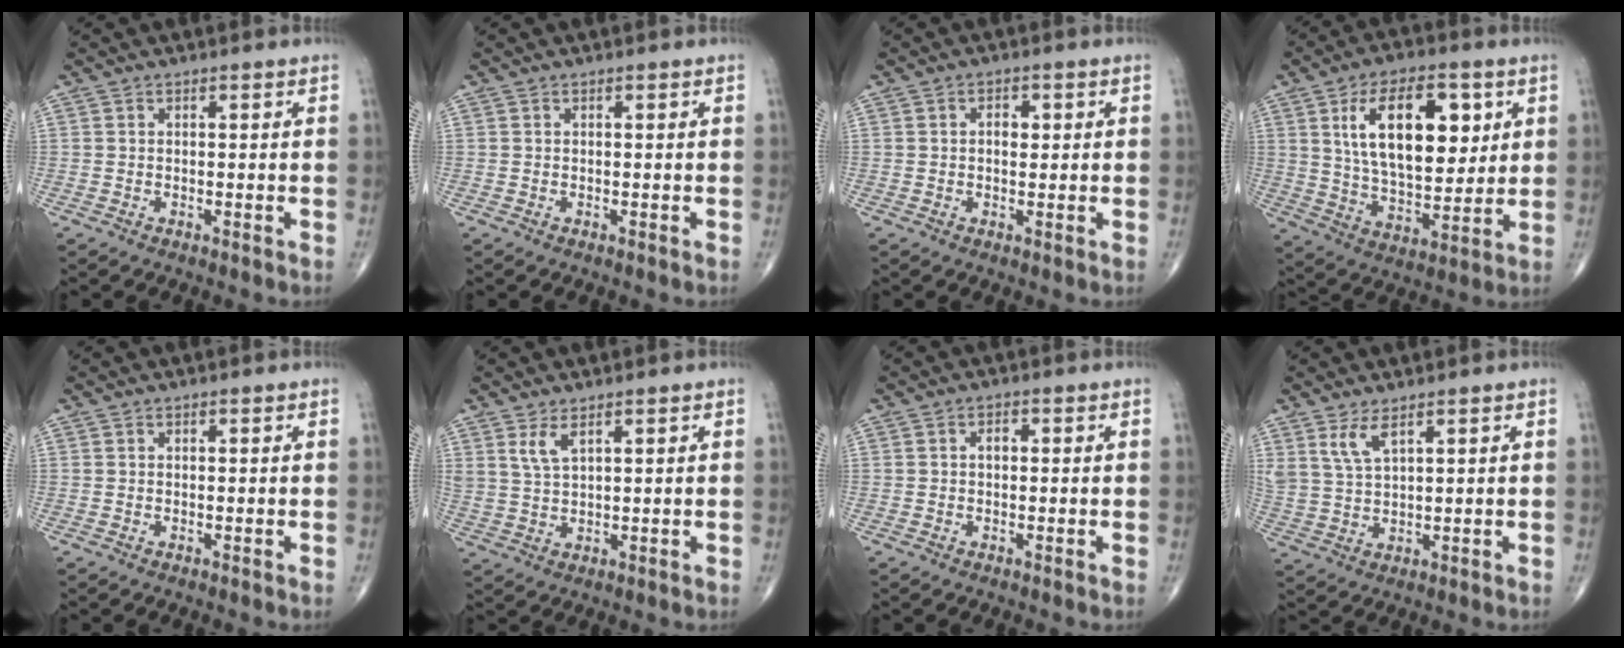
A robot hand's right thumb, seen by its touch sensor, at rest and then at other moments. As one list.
[{"total": 0.0}, {"total": 2.6, "force": [0.5, 1.6, 1.9], "torque": [-0.021, 0.002, 0.004]}, {"total": 18.5, "force": [5.7, 9.5, 14.8], "torque": [-0.209, -0.024, 0.104]}, {"total": 0.0}, {"total": 3.7, "force": [2.2, 1.3, 2.7], "torque": [-0.057, -0.012, 0.052]}, {"total": 1.4, "force": [0.0, 1.0, 1.1], "torque": [-0.013, 0.005, -0.003]}, {"total": 4.8, "force": [3.0, 1.4, 3.5], "torque": [-0.077, -0.018, 0.070]}]